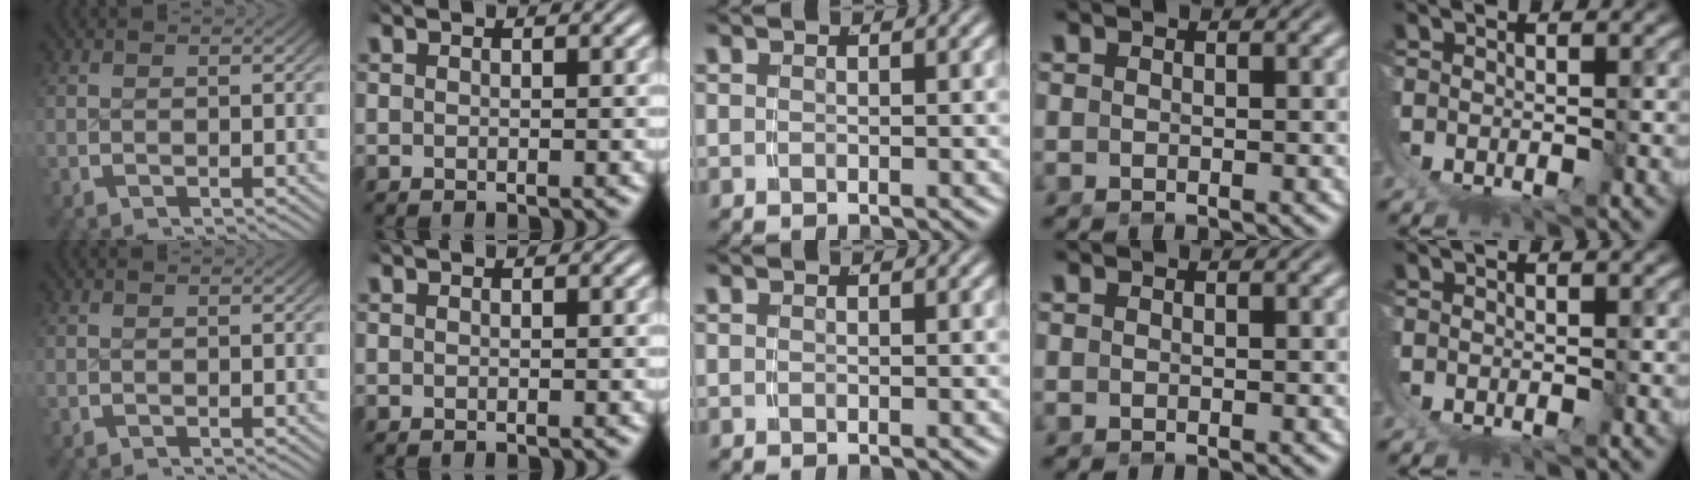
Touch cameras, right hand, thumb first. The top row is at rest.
{}